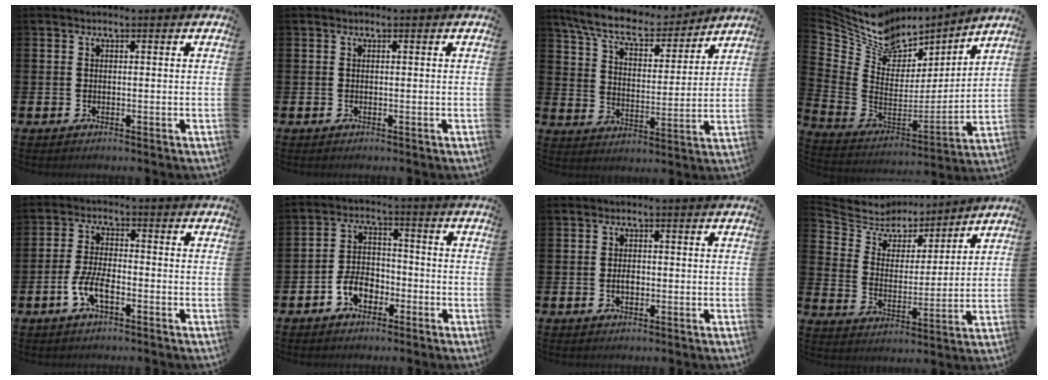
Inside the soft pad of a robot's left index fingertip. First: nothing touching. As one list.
[{"total": 0.0}, {"total": 8.7, "force": [7.9, 2.2, 3.0], "torque": [-0.093, -0.049, 0.139]}, {"total": 9.4, "force": [7.7, 5.1, 1.8], "torque": [-0.089, -0.051, 0.142]}, {"total": 4.8, "force": [-2.1, 1.9, 3.9], "torque": [-0.086, 0.007, -0.040]}, {"total": 4.8, "force": [-2.6, 3.2, 2.5], "torque": [-0.045, 0.011, -0.052]}, {"total": 1.7, "force": [-0.3, 1.0, 1.3], "torque": [-0.017, 0.001, -0.008]}, {"total": 6.1, "force": [5.5, 2.5, 0.3], "torque": [-0.052, -0.046, 0.095]}]